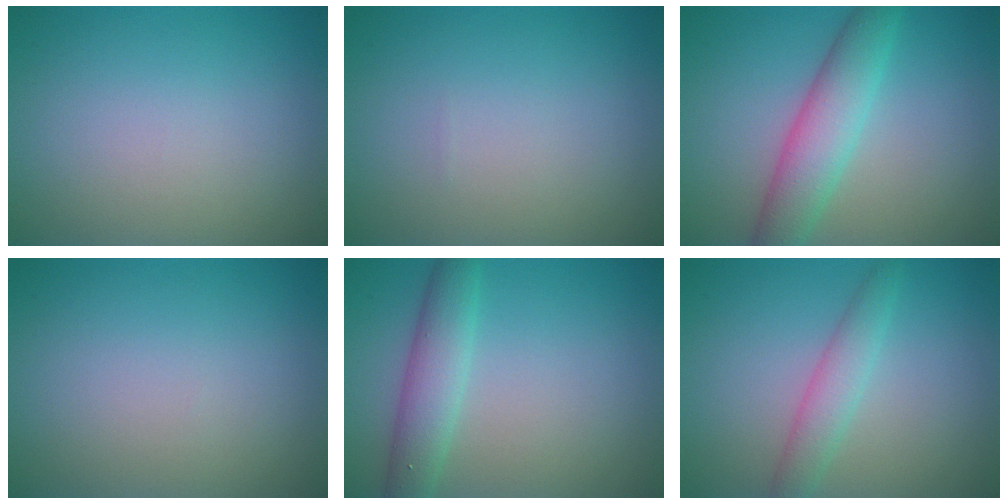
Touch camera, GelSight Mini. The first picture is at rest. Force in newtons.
{"total": 0.0}
{"total": 5.0, "press": 5.0, "slide": 0.1}
{"total": 0.0}
{"total": 3.8, "press": 3.8, "slide": 0.1}
{"total": 2.6, "press": 2.6, "slide": 0.1}